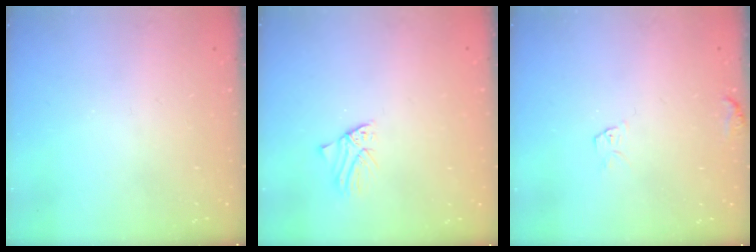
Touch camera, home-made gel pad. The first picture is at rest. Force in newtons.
{"total": 0.8, "press": 0.8, "slide": 0.1}
{"total": 6.4, "press": 6.3, "slide": 0.5}